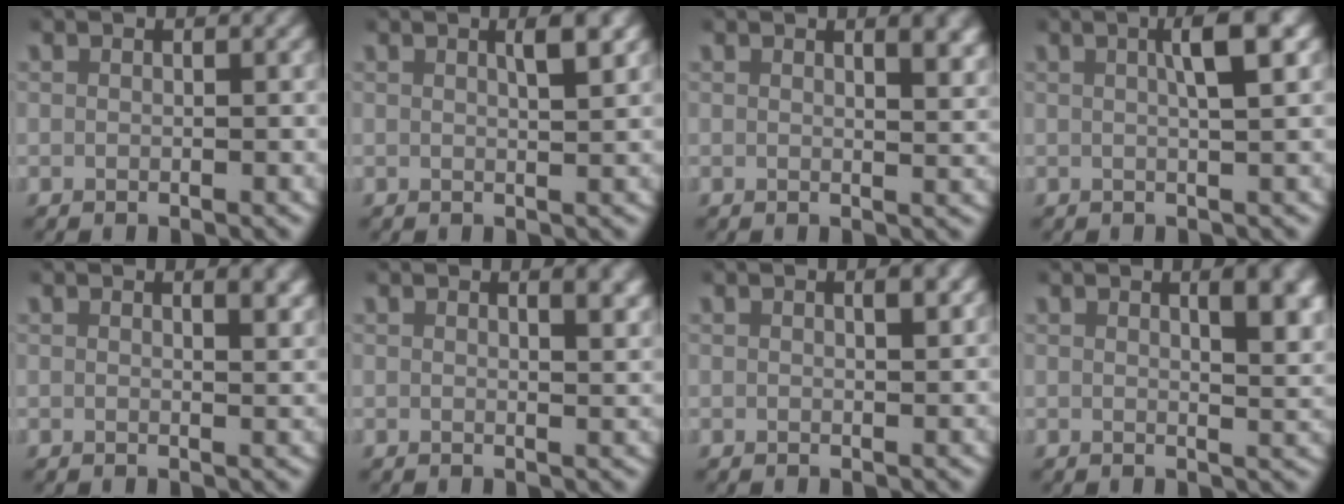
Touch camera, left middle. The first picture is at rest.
{"total": 2.1, "force": [1.0, 0.1, 1.9], "torque": [-0.030, 0.002, 0.018]}
{"total": 2.1, "force": [1.3, 0.2, 1.6], "torque": [-0.016, -0.007, 0.022]}
{"total": 3.3, "force": [1.0, 0.1, 3.1], "torque": [-0.050, 0.012, 0.011]}
{"total": 1.4, "force": [1.0, 0.1, 1.0], "torque": [-0.008, -0.005, 0.016]}
{"total": 1.8, "force": [1.2, 0.1, 1.3], "torque": [-0.013, -0.006, 0.019]}
{"total": 1.0, "force": [0.5, 0.1, 0.8], "torque": [-0.010, 0.000, 0.007]}
{"total": 3.8, "force": [1.7, 0.8, 3.3], "torque": [-0.039, -0.005, 0.027]}